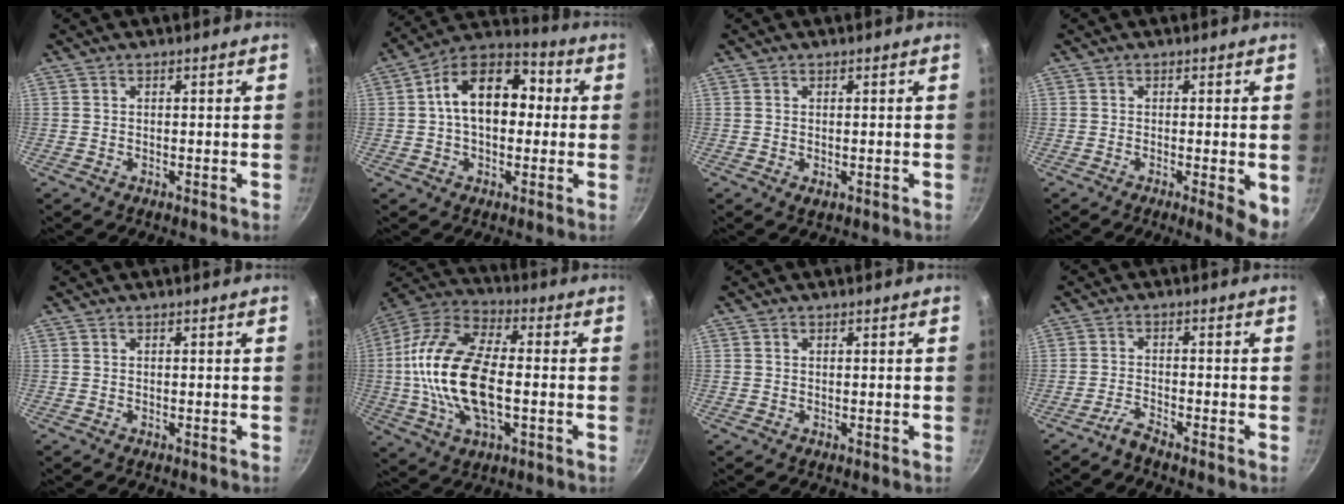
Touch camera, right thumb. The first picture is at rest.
{"total": 15.8, "force": [1.4, 10.5, 11.8], "torque": [-0.142, 0.038, 0.000]}
{"total": 1.0, "force": [-0.1, 0.5, 0.8], "torque": [-0.013, -0.003, -0.001]}
{"total": 5.3, "force": [-1.2, 1.2, 5.1], "torque": [-0.058, -0.005, -0.014]}
{"total": 0.0}
{"total": 20.8, "force": [-1.5, 10.4, 17.9], "torque": [-0.344, 0.031, -0.041]}
{"total": 0.0}
{"total": 2.5, "force": [-2.3, 0.0, 1.0], "torque": [-0.029, 0.018, -0.051]}